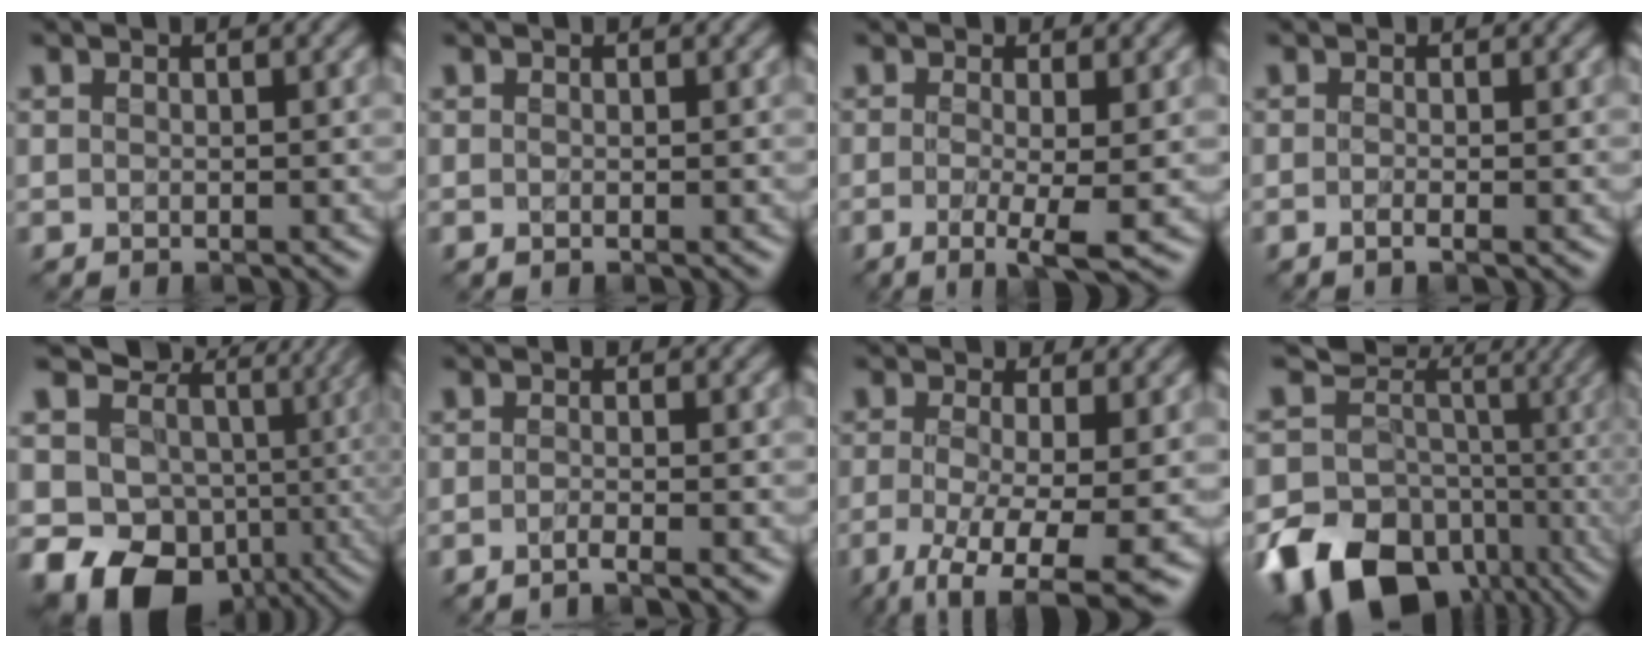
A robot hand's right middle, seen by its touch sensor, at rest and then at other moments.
{"total": 0.0}
{"total": 3.8, "force": [-0.9, 0.7, 3.6], "torque": [-0.069, -0.014, -0.015]}
{"total": 1.0, "force": [-0.4, 0.3, 0.9], "torque": [-0.015, -0.008, -0.009]}
{"total": 12.9, "force": [-0.2, 10.7, 7.2], "torque": [-0.135, -0.022, 0.014]}
{"total": 1.9, "force": [-1.1, 0.4, 1.5], "torque": [-0.011, -0.004, -0.030]}
{"total": 7.7, "force": [-3.5, 2.5, 6.5], "torque": [-0.125, -0.027, -0.058]}
{"total": 16.4, "force": [-4.3, 13.7, 7.9], "torque": [-0.166, -0.013, -0.051]}